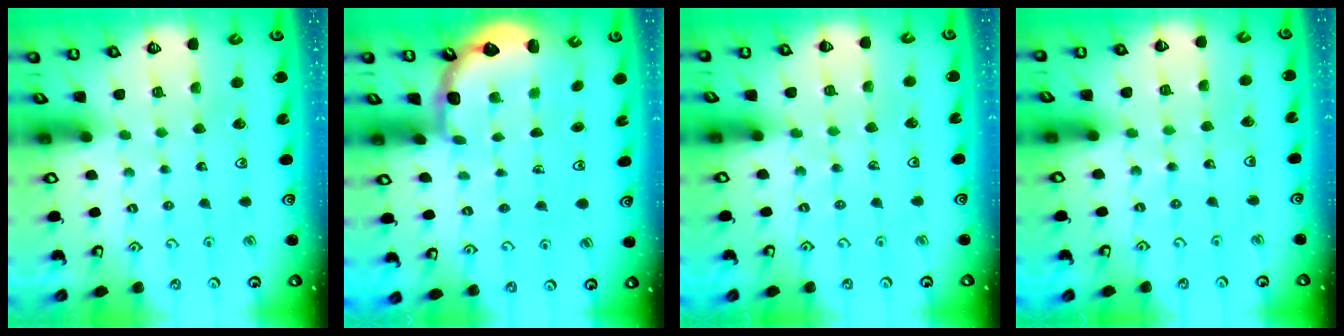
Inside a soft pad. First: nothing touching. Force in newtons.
{"total": 2.4, "press": 2.0, "slide": 1.3}
{"total": 3.0, "press": 3.0, "slide": 0.3}
{"total": 4.9, "press": 4.5, "slide": 1.9}